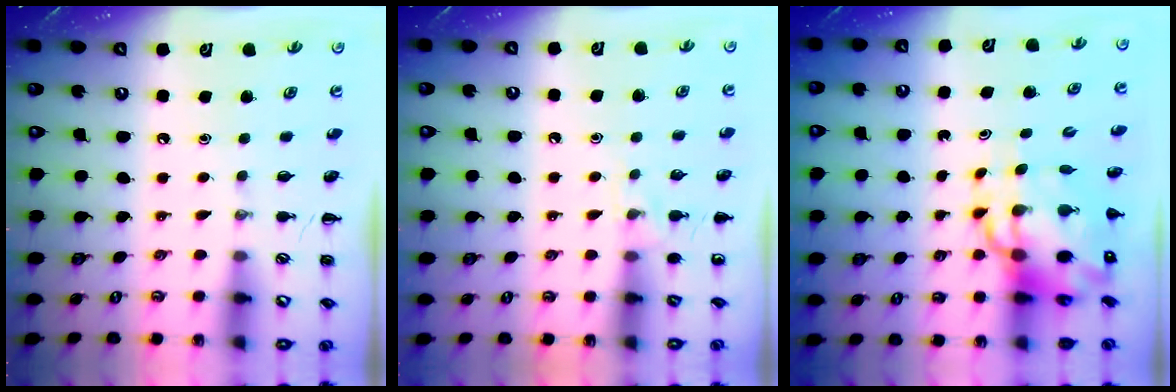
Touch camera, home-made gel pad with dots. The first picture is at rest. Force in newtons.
{"total": 5.2, "press": 4.9, "slide": 1.7}
{"total": 12.7, "press": 12.3, "slide": 3.5}